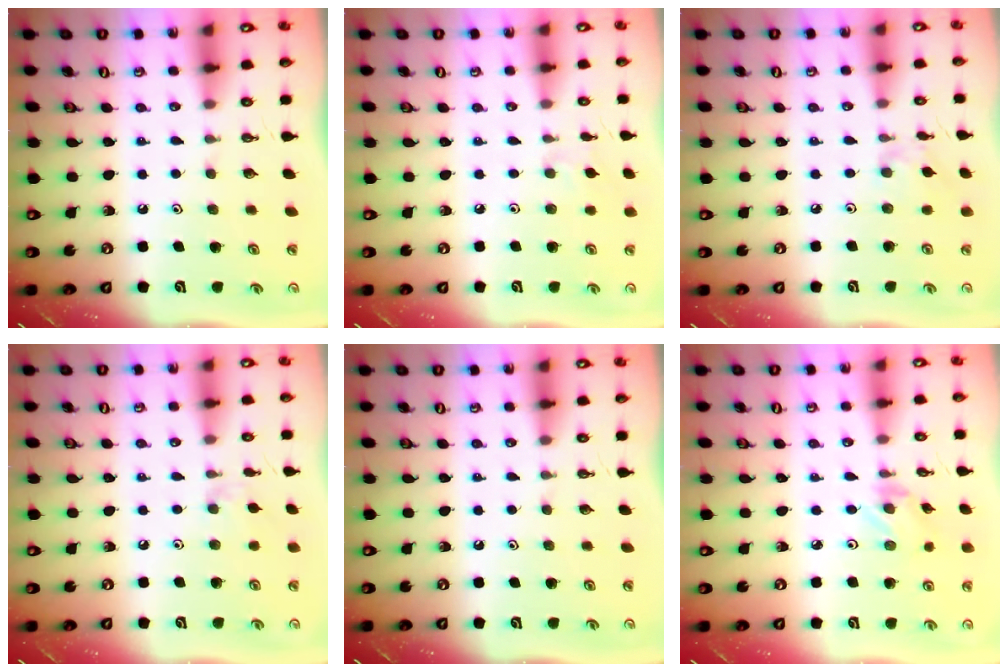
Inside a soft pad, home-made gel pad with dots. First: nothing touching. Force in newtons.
{"total": 2.9, "press": 2.9, "slide": 0.6}
{"total": 3.0, "press": 3.0, "slide": 0.3}
{"total": 3.0, "press": 2.9, "slide": 0.5}
{"total": 0.0}
{"total": 1.6, "press": 1.5, "slide": 0.3}